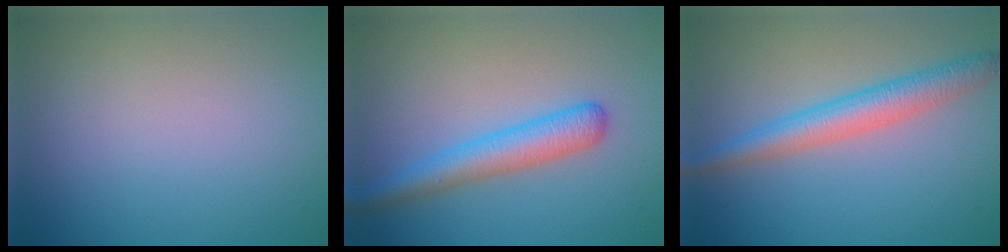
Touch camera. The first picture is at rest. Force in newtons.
{"total": 3.9, "press": 3.9, "slide": 0.1}
{"total": 4.0, "press": 4.0, "slide": 0.1}